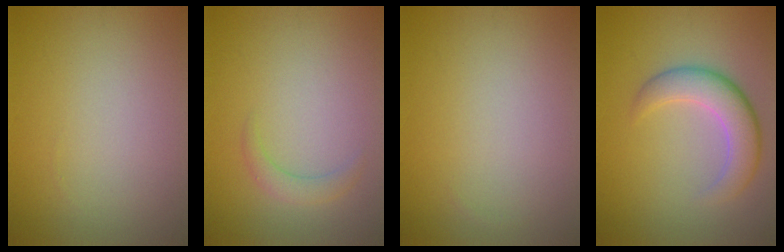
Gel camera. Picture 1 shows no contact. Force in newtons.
{"total": 1.5, "press": 1.5, "slide": 0.1}
{"total": 0.0}
{"total": 4.8, "press": 4.8, "slide": 0.4}